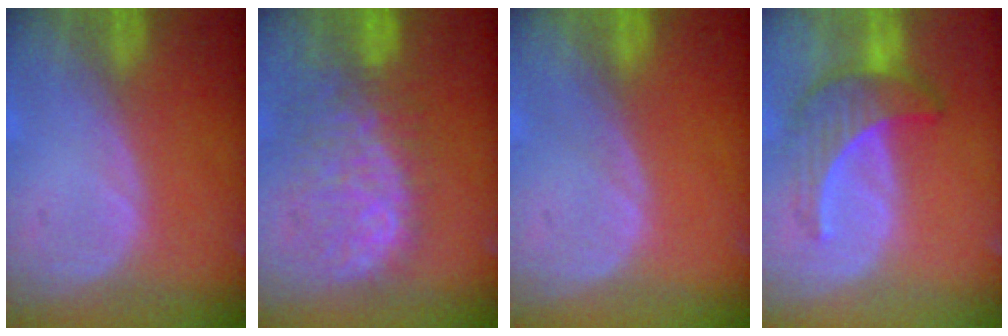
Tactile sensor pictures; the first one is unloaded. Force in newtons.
{"total": 10.4, "press": 9.4, "slide": 4.6}
{"total": 0.0}
{"total": 7.0, "press": 6.6, "slide": 2.2}